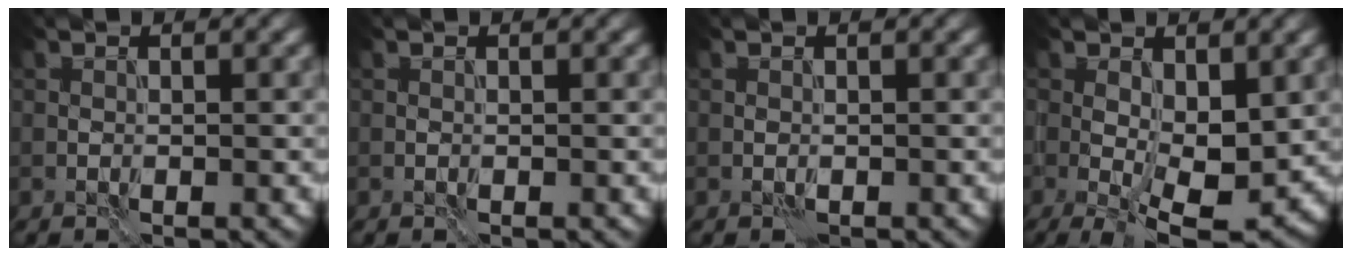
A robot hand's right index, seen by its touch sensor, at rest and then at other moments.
{"total": 0.0}
{"total": 0.0}
{"total": 7.5, "force": [-0.9, 3.4, 6.6], "torque": [-0.122, -0.016, -0.012]}